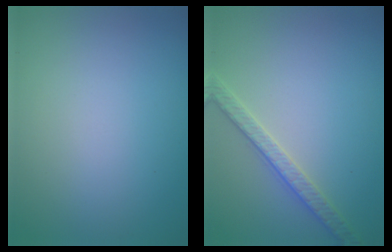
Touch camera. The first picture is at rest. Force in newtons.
{"total": 2.6, "press": 2.5, "slide": 0.5}